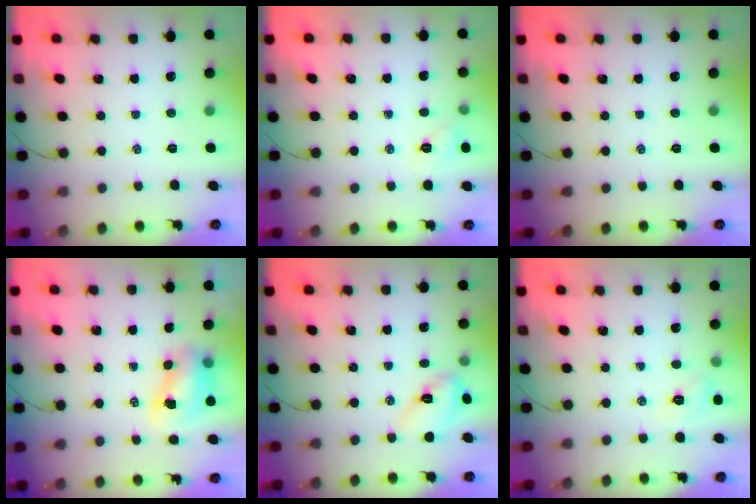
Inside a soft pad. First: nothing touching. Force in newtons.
{"total": 5.6, "press": 5.4, "slide": 1.5}
{"total": 0.0}
{"total": 8.2, "press": 8.1, "slide": 1.0}
{"total": 7.1, "press": 7.1, "slide": 0.1}
{"total": 5.6, "press": 5.4, "slide": 1.5}